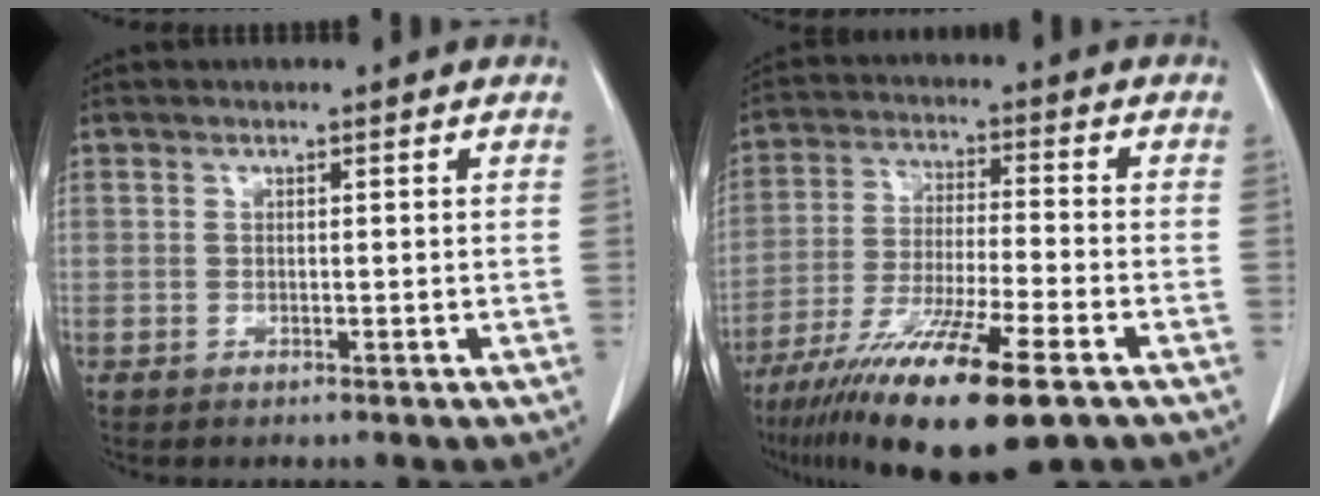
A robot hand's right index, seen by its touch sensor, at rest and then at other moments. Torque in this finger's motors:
{"motor_torque": [1.38, -0.76, 1.05, 0.21]}